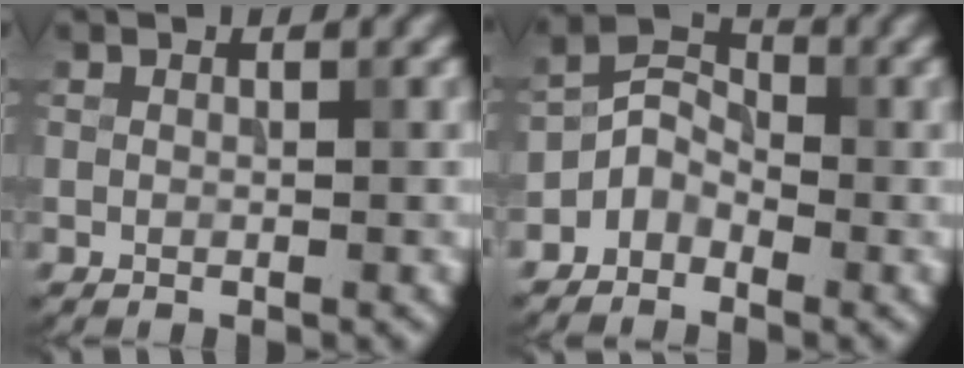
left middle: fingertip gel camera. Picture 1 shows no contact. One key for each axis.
{"total": 2.9, "fx": -1.8, "fy": 1.9, "fz": 1.1, "tx": -0.018, "ty": 0.011, "tz": -0.045}